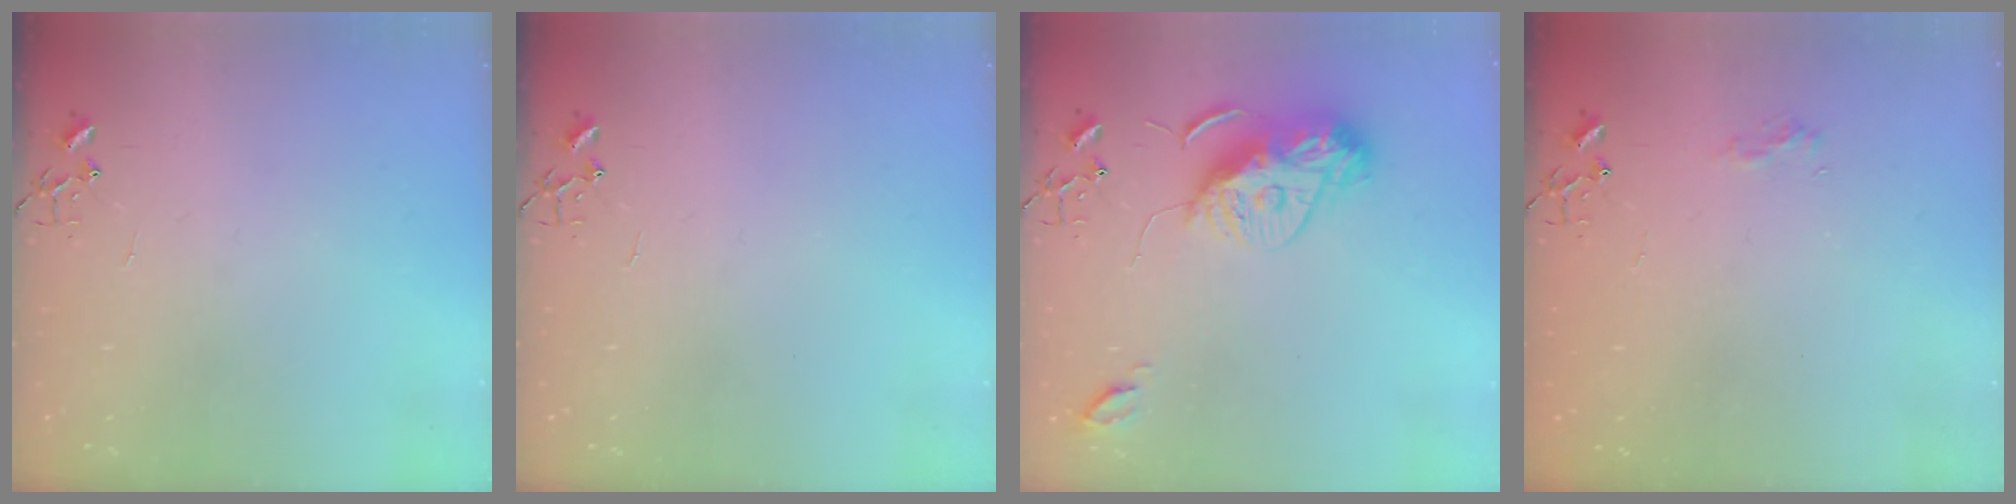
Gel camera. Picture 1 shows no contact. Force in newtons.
{"total": 0.0}
{"total": 11.7, "press": 11.6, "slide": 1.0}
{"total": 5.9, "press": 5.8, "slide": 0.6}